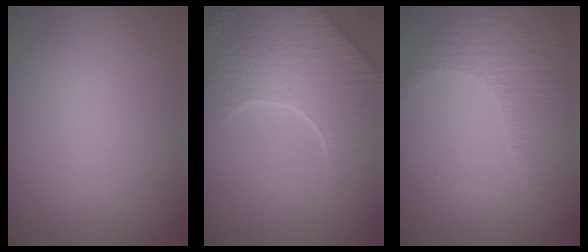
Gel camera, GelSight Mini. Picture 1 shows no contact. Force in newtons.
{"total": 8.9, "press": 6.4, "slide": 6.2}
{"total": 4.3, "press": 3.0, "slide": 3.1}